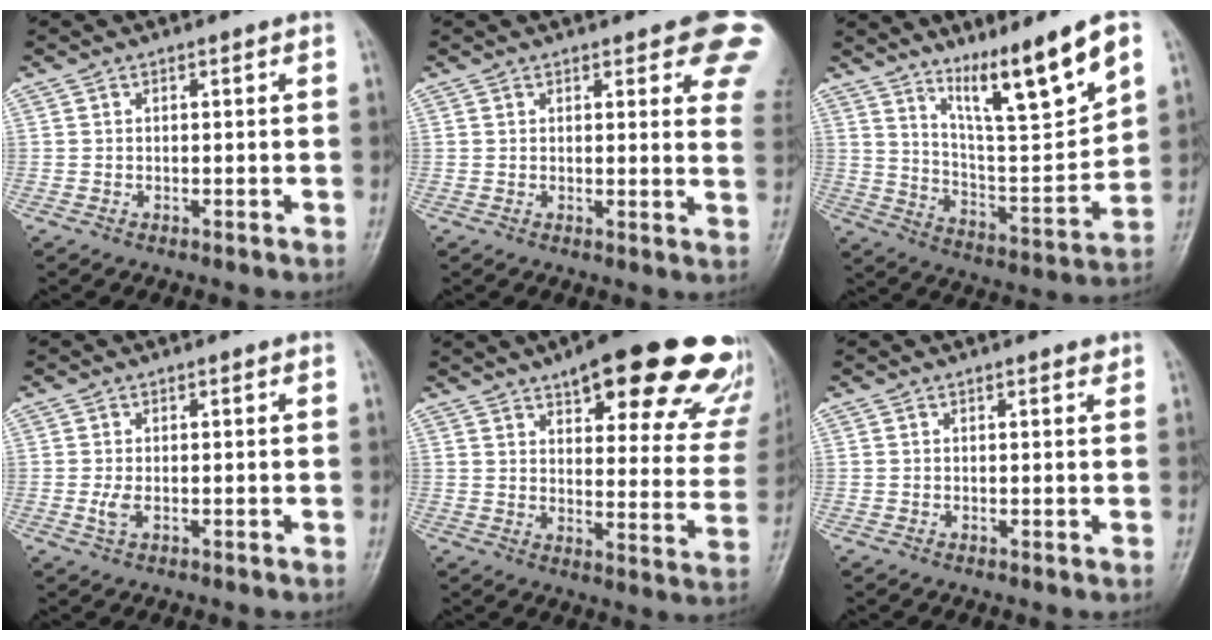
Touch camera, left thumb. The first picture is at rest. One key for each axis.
{"total": 10.8, "fx": 6.4, "fy": 3.6, "fz": 7.9, "tx": -0.055, "ty": -0.026, "tz": 0.059}
{"total": 16.2, "fx": 10.1, "fy": 2.2, "fz": 12.5, "tx": -0.186, "ty": -0.068, "tz": 0.184}
{"total": 2.0, "fx": 0.0, "fy": 1.0, "fz": 1.7, "tx": -0.036, "ty": -0.003, "tz": 0.000}
{"total": 26.7, "fx": 18.1, "fy": 8.7, "fz": 17.6, "tx": -0.186, "ty": -0.065, "tz": 0.219}
{"total": 1.1, "fx": 0.8, "fy": 0.5, "fz": 0.5, "tx": -0.005, "ty": -0.003, "tz": 0.009}